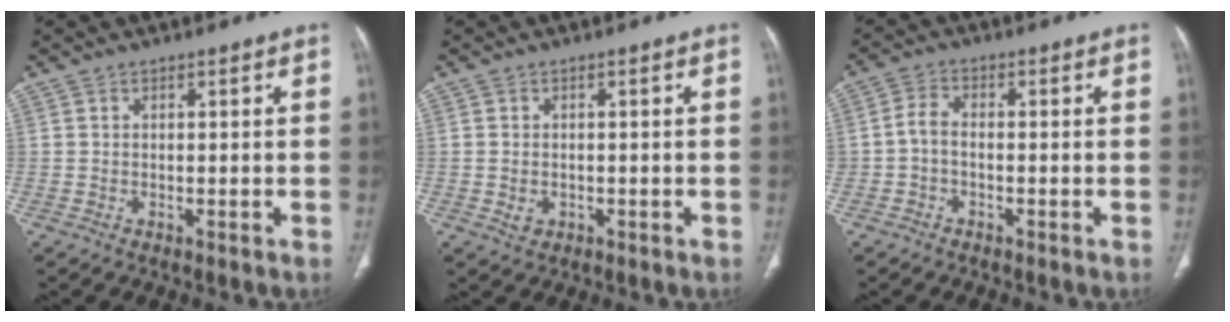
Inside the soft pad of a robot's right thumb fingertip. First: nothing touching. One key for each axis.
{"total": 2.1, "fx": -0.4, "fy": 1.7, "fz": 1.1, "tx": -0.017, "ty": 0.002, "tz": 0.000}
{"total": 3.0, "fx": -0.9, "fy": 1.9, "fz": 2.2, "tx": -0.043, "ty": 0.016, "tz": -0.023}